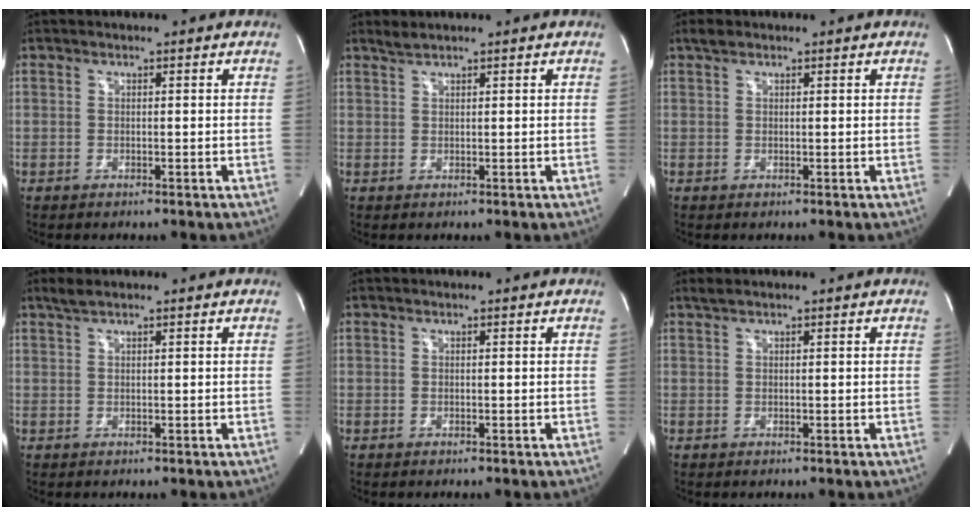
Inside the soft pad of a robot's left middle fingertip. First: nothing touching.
{"total": 1.2, "force": [1.1, -0.2, 0.4], "torque": [-0.011, 0.006, 0.027]}
{"total": 1.2, "force": [0.9, 0.5, 0.6], "torque": [-0.015, 0.013, 0.018]}
{"total": 1.5, "force": [1.2, 0.0, 0.9], "torque": [-0.025, 0.011, 0.027]}
{"total": 0.0}
{"total": 0.9, "force": [0.7, -0.1, 0.5], "torque": [-0.017, 0.012, 0.020]}